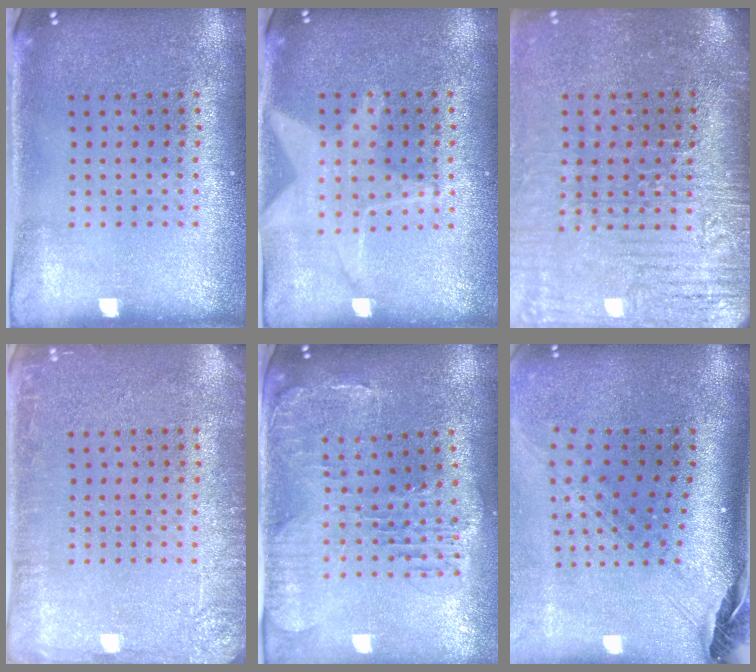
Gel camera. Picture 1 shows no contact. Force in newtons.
{"total": 1.4, "press": 1.3, "slide": 0.3}
{"total": 4.2, "press": 3.6, "slide": 2.1}
{"total": 2.6, "press": 2.5, "slide": 0.5}
{"total": 1.5, "press": 1.4, "slide": 0.4}
{"total": 2.9, "press": 2.2, "slide": 2.0}